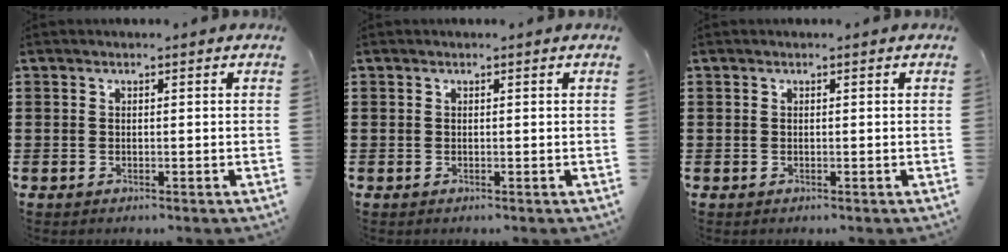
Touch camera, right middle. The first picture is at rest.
{"total": 0.0}
{"total": 0.0}